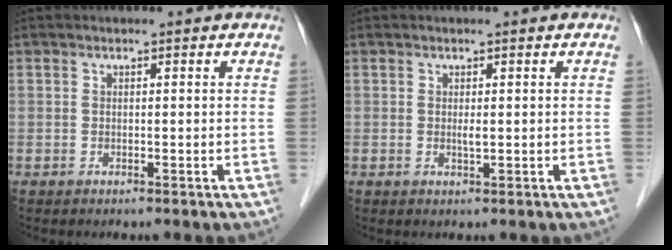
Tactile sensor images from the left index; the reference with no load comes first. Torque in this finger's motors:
{"motor_torque": [0.13, 0.05, -0.06, 0.00]}